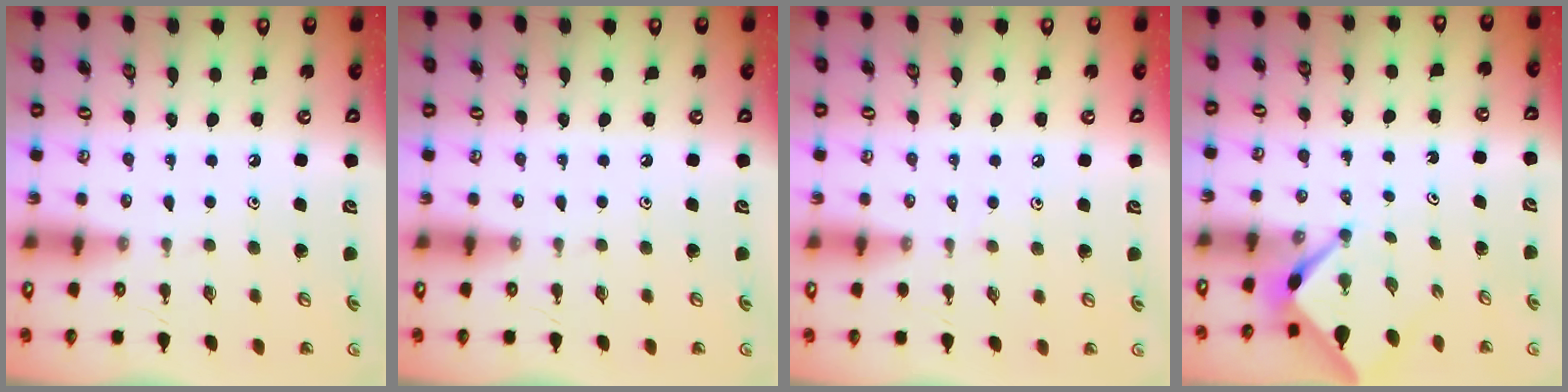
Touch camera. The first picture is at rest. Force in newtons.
{"total": 0.0}
{"total": 1.8, "press": 1.7, "slide": 0.4}
{"total": 2.6, "press": 2.6, "slide": 0.3}